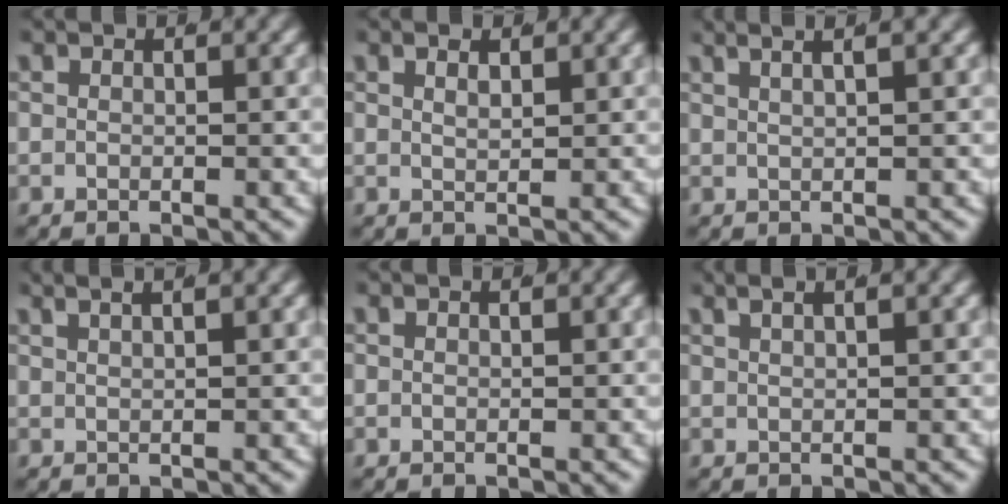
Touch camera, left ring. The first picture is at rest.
{"total": 1.0, "force": [0.7, -0.1, 0.7], "torque": [-0.012, -0.011, 0.021]}
{"total": 4.6, "force": [3.2, 1.1, 3.2], "torque": [-0.031, 0.021, 0.046]}
{"total": 3.6, "force": [2.7, 0.7, 2.3], "torque": [-0.023, 0.014, 0.043]}
{"total": 0.0}
{"total": 3.5, "force": [2.4, 0.8, 2.4], "torque": [-0.020, 0.017, 0.036]}